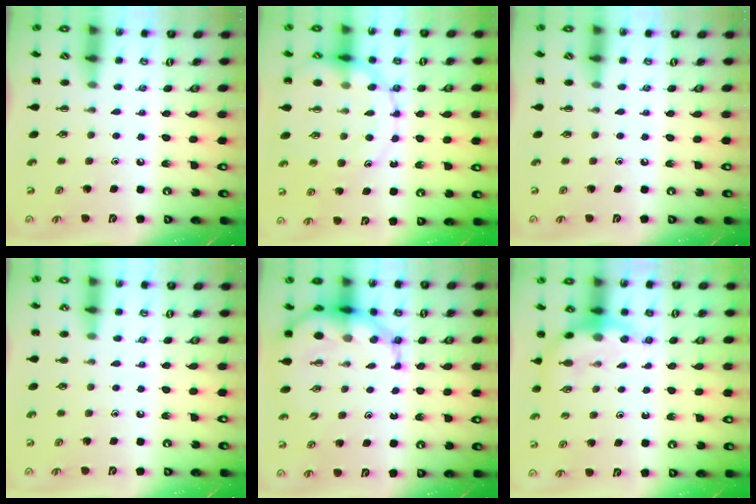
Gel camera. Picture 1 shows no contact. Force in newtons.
{"total": 14.4, "press": 14.2, "slide": 2.3}
{"total": 0.0}
{"total": 3.3, "press": 3.1, "slide": 1.2}
{"total": 10.7, "press": 10.4, "slide": 2.9}
{"total": 8.8, "press": 8.7, "slide": 1.4}